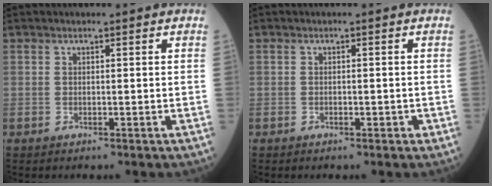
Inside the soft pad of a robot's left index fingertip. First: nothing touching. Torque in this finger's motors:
{"motor_torque": [-0.07, 0.11, 0.00, -0.01]}